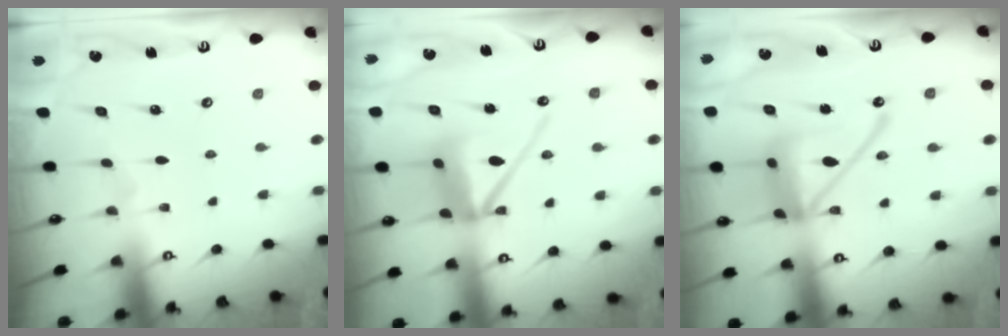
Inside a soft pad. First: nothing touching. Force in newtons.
{"total": 12.1, "press": 12.0, "slide": 1.6}
{"total": 16.5, "press": 16.4, "slide": 1.6}